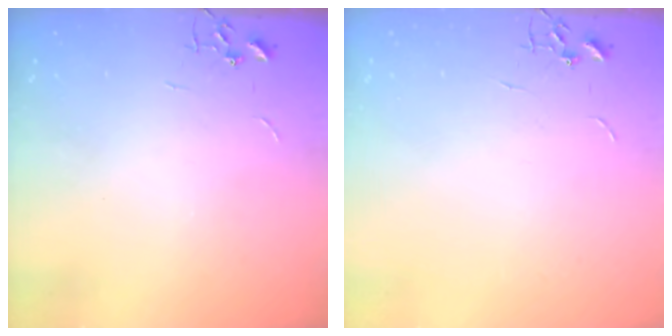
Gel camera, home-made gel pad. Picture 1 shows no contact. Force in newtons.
{"total": 0.0}